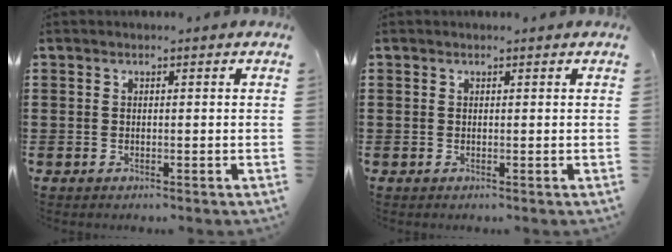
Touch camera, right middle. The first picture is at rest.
{"total": 0.0}